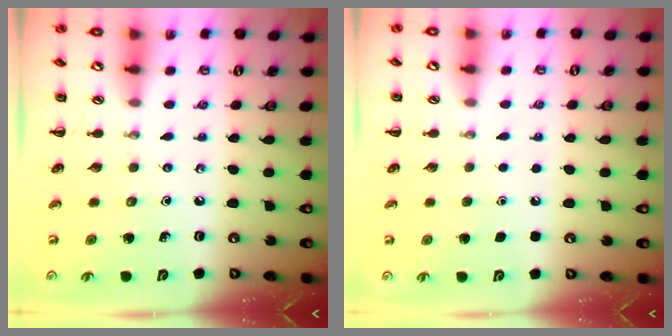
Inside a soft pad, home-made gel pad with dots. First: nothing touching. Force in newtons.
{"total": 1.6, "press": 1.6, "slide": 0.1}